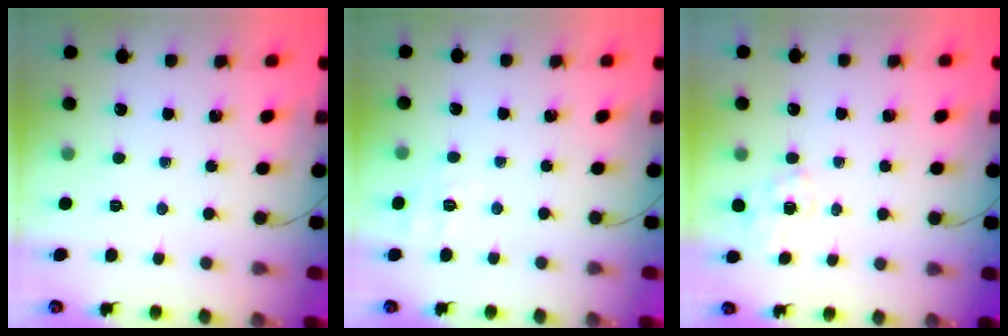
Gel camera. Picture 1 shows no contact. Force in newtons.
{"total": 5.6, "press": 5.2, "slide": 2.2}
{"total": 1.5, "press": 1.1, "slide": 1.0}